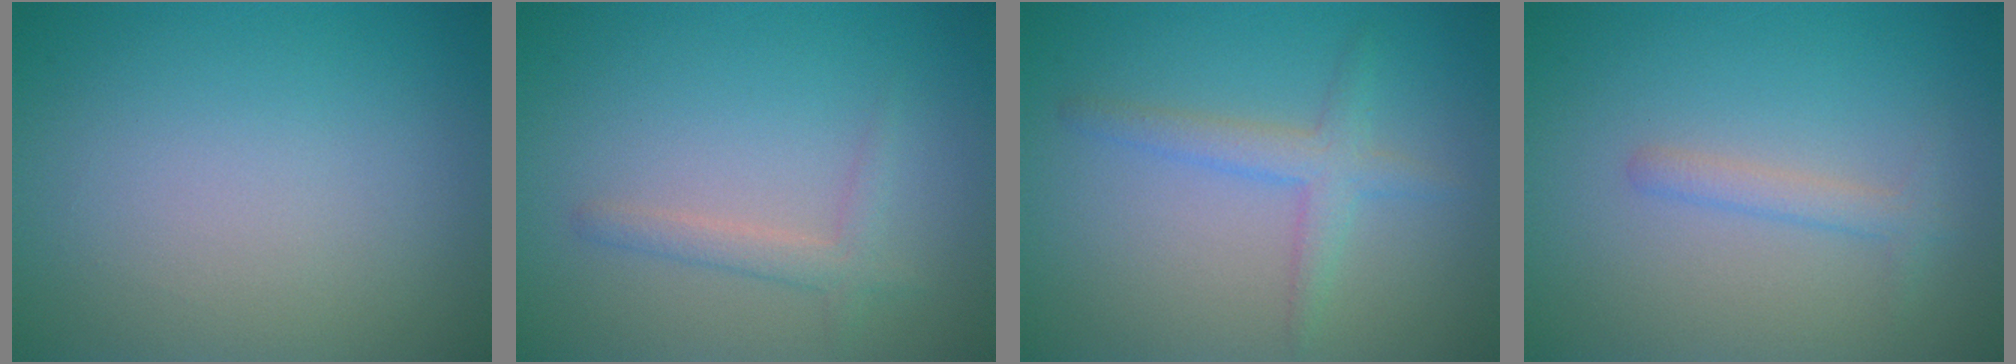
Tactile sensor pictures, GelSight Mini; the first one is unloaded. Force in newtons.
{"total": 1.8, "press": 1.7, "slide": 0.1}
{"total": 2.4, "press": 2.4, "slide": 0.2}
{"total": 1.8, "press": 1.8, "slide": 0.2}